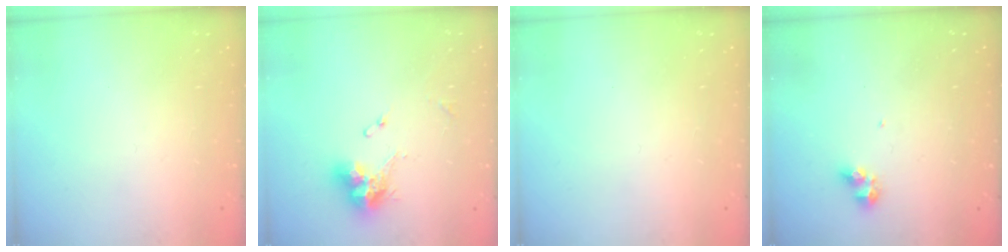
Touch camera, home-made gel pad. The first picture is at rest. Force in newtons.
{"total": 9.9, "press": 9.8, "slide": 1.1}
{"total": 0.0}
{"total": 4.7, "press": 4.7, "slide": 0.3}